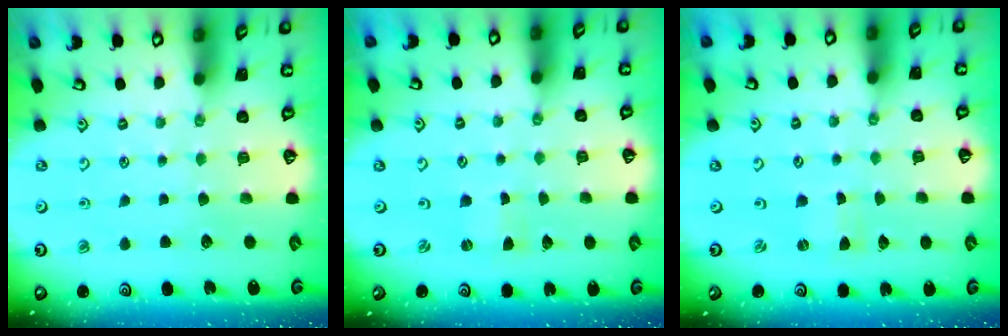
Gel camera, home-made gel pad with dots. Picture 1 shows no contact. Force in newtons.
{"total": 0.0}
{"total": 0.0}